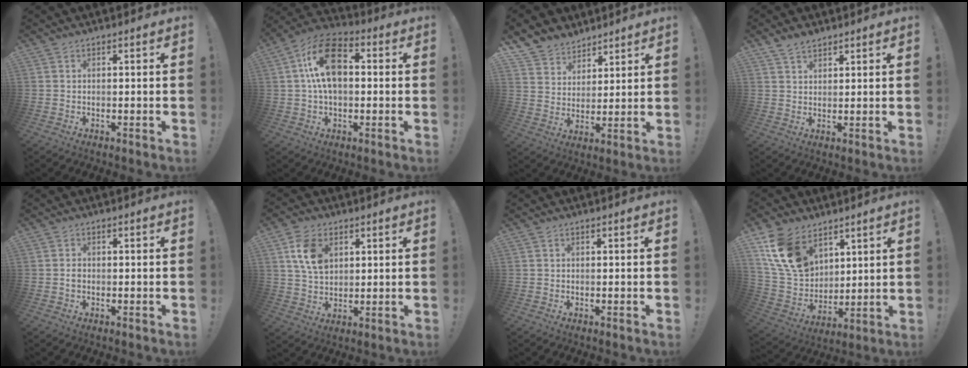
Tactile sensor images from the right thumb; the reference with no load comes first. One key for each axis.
{"total": 15.8, "fx": 2.1, "fy": 9.9, "fz": 12.2, "tx": -0.217, "ty": 0.013, "tz": 0.036}
{"total": 7.8, "fx": 6.1, "fy": 4.9, "fz": 0.2, "tx": -0.016, "ty": -0.056, "tz": 0.123}
{"total": 4.1, "fx": 3.2, "fy": 2.0, "fz": 1.5, "tx": -0.027, "ty": -0.017, "tz": 0.060}
{"total": 1.0, "fx": -0.4, "fy": 0.7, "fz": 0.6, "tx": -0.010, "ty": 0.002, "tz": -0.008}
{"total": 10.7, "fx": 3.8, "fy": 7.4, "fz": 6.7, "tx": -0.120, "ty": 0.003, "tz": 0.075}
{"total": 0.0}
{"total": 17.1, "fx": 9.3, "fy": 11.2, "fz": 8.9, "tx": -0.178, "ty": -0.044, "tz": 0.183}